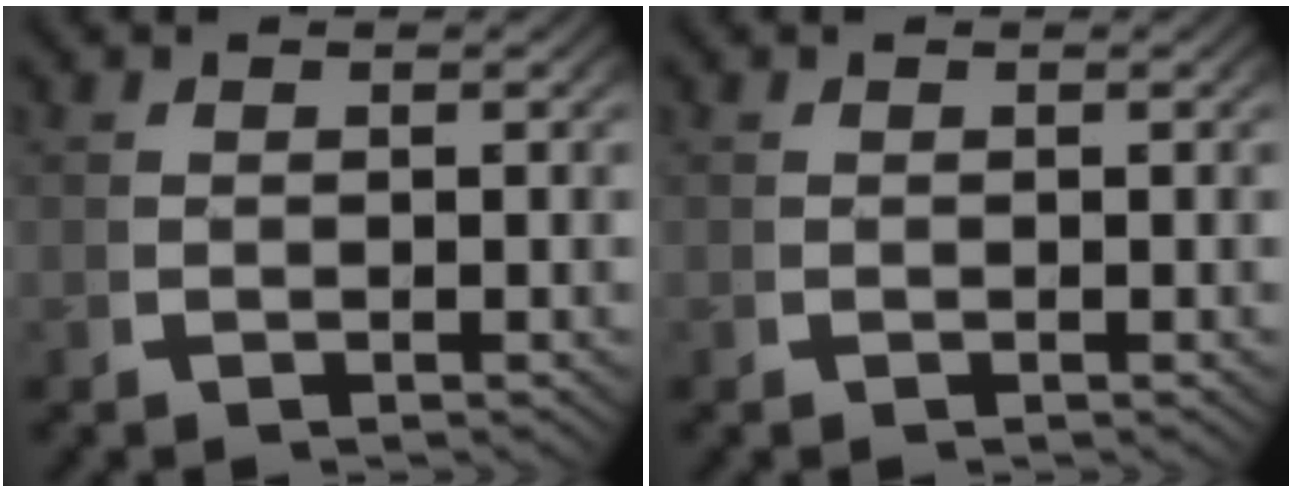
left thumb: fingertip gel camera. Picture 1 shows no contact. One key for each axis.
{"total": 0.0}